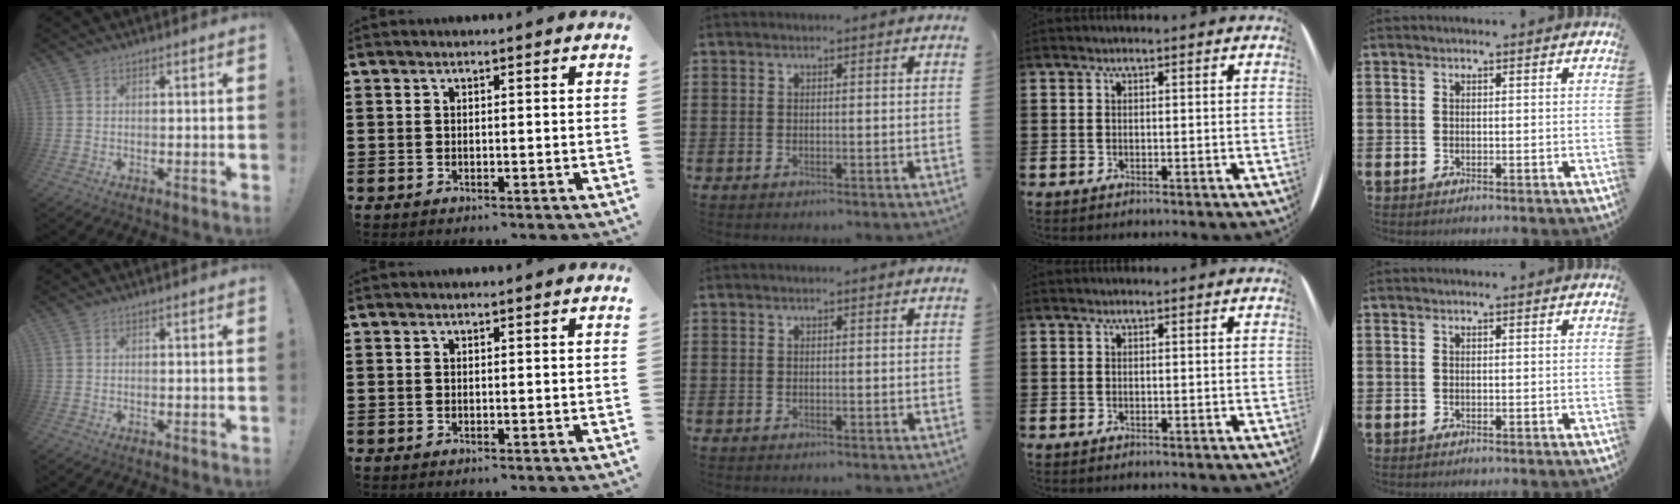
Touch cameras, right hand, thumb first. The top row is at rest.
{}